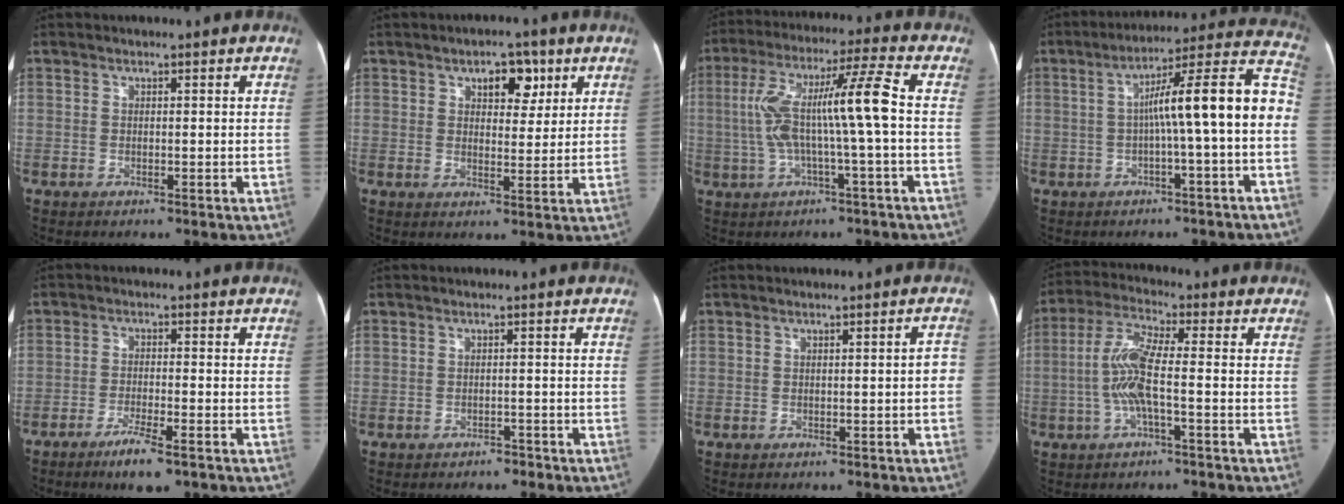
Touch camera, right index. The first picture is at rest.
{"total": 5.7, "force": [3.0, 3.0, 3.8], "torque": [-0.048, 0.010, 0.042]}
{"total": 11.6, "force": [-0.4, -0.2, 11.6], "torque": [-0.226, 0.031, -0.009]}
{"total": 13.7, "force": [-1.3, -0.2, 13.6], "torque": [-0.194, 0.046, -0.023]}
{"total": 5.7, "force": [-3.7, 0.6, 4.3], "torque": [-0.083, -0.012, -0.061]}
{"total": 1.6, "force": [-1.2, 1.1, 0.0], "torque": [-0.004, 0.006, -0.017]}
{"total": 1.9, "force": [-0.4, 0.4, 1.8], "torque": [-0.015, 0.007, -0.003]}
{"total": 8.3, "force": [-1.3, 1.0, 8.1], "torque": [-0.178, 0.012, -0.033]}